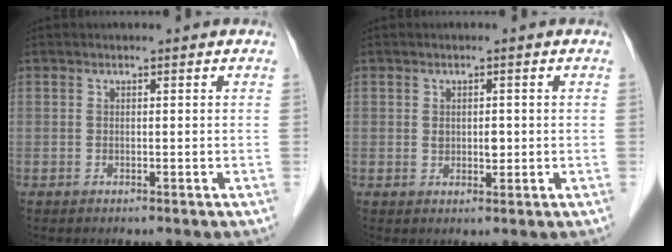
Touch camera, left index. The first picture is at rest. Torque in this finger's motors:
{"motor_torque": [0.66, 0.11, 0.01, 0.03]}